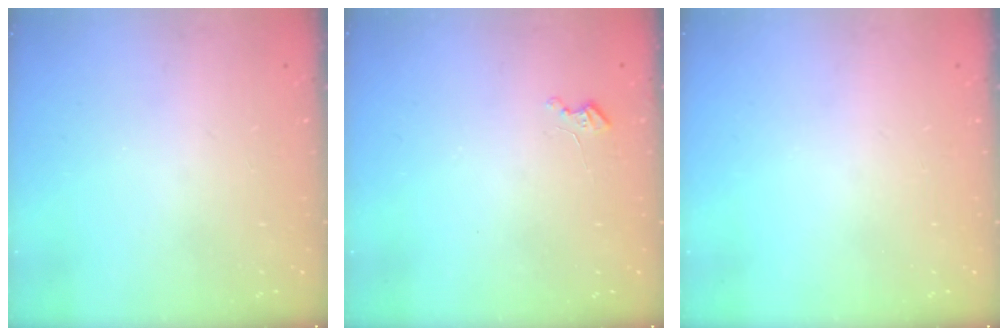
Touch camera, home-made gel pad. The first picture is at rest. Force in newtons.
{"total": 2.6, "press": 2.6, "slide": 0.3}
{"total": 0.0}